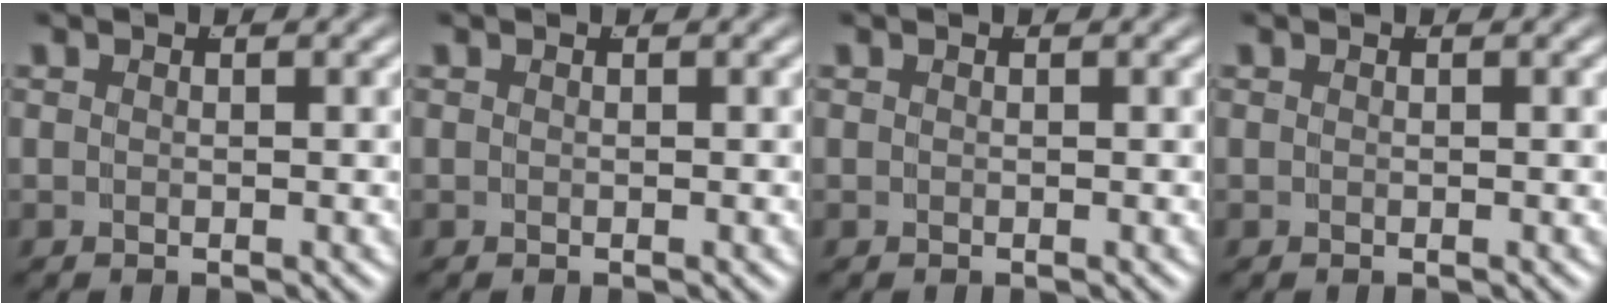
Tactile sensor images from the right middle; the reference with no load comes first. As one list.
[{"total": 0.0}, {"total": 0.0}, {"total": 0.0}]